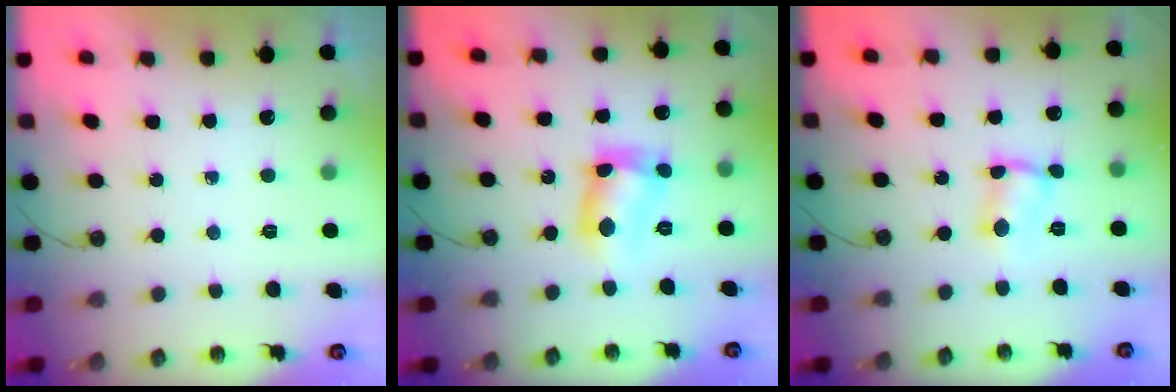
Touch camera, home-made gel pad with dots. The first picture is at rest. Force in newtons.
{"total": 11.8, "press": 11.8, "slide": 0.9}
{"total": 2.7, "press": 2.7, "slide": 0.1}